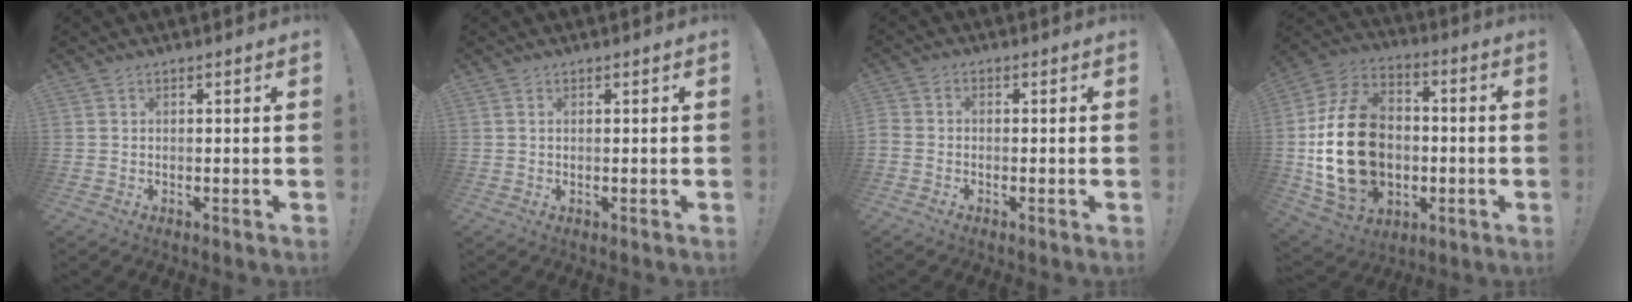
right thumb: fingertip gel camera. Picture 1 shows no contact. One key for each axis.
{"total": 0.5, "fx": 0.2, "fy": -0.1, "fz": 0.5, "tx": -0.002, "ty": -0.003, "tz": 0.001}
{"total": 1.7, "fx": -1.2, "fy": 0.9, "fz": 0.8, "tx": -0.016, "ty": 0.007, "tz": -0.021}
{"total": 23.9, "fx": -2.2, "fy": 17.6, "fz": 15.9, "tx": -0.299, "ty": 0.024, "tz": -0.020}